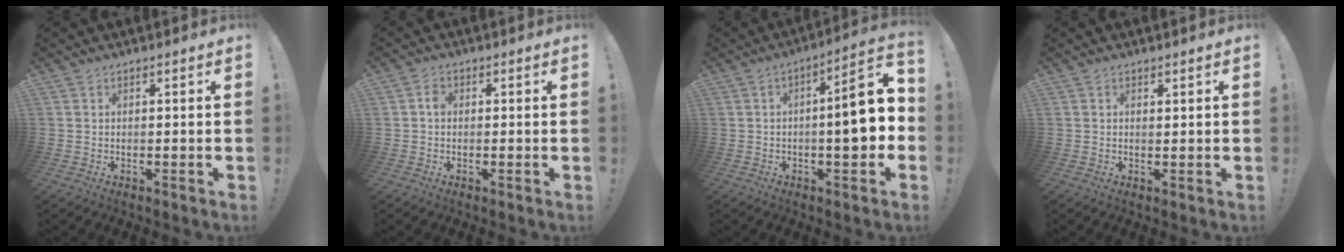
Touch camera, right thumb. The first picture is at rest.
{"total": 1.9, "force": [-0.2, 1.4, 1.2], "torque": [-0.019, 0.005, -0.005]}
{"total": 12.8, "force": [-0.5, 3.2, 12.3], "torque": [-0.160, 0.000, -0.018]}
{"total": 1.1, "force": [1.1, 0.3, 0.0], "torque": [0.014, -0.005, 0.017]}